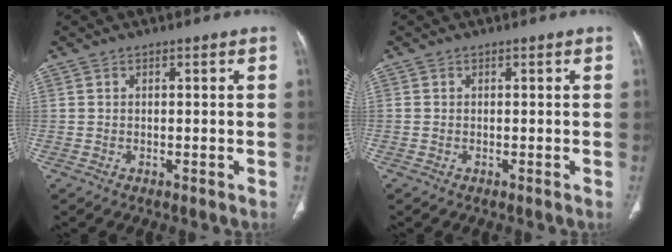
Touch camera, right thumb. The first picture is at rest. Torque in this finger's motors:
{"motor_torque": [-0.27, 0.05, -0.01, 0.27, 0.03]}